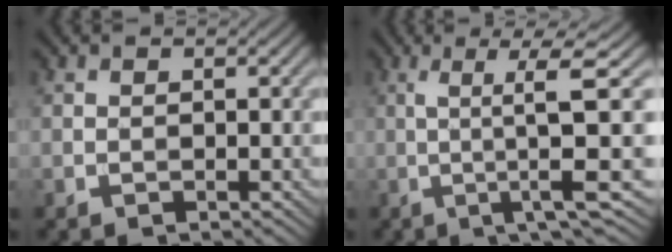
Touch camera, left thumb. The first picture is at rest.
{"total": 8.5, "force": [-0.3, 0.4, 8.4], "torque": [-0.146, 0.015, -0.003]}